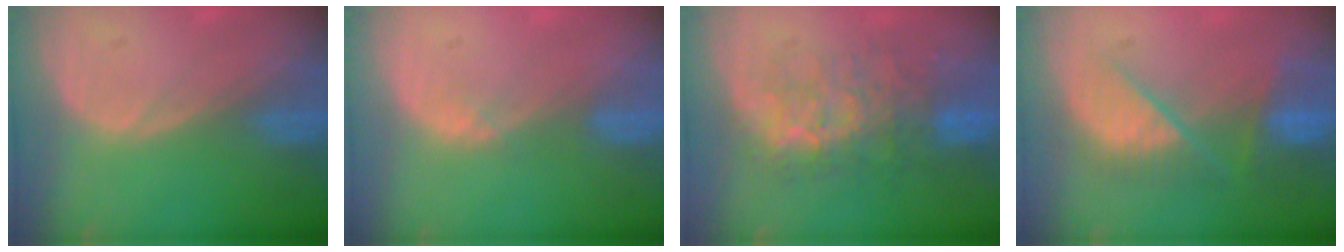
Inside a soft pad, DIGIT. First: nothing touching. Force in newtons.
{"total": 1.3, "press": 1.1, "slide": 0.8}
{"total": 8.9, "press": 8.5, "slide": 2.8}
{"total": 9.6, "press": 8.2, "slide": 5.0}